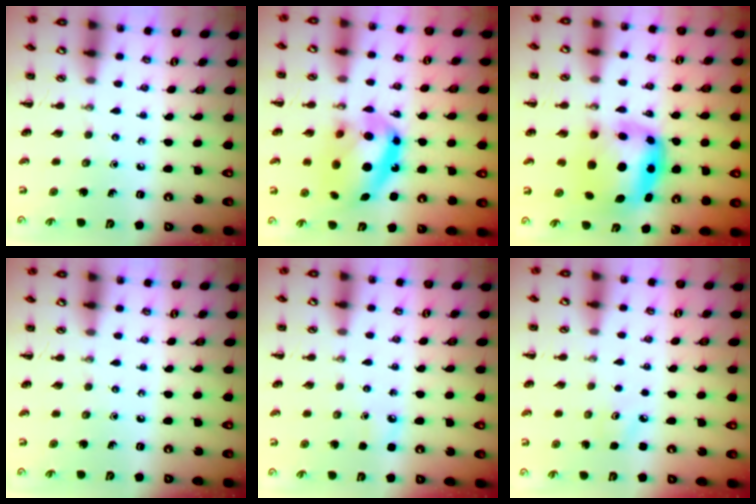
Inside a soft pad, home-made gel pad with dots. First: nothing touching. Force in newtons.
{"total": 16.9, "press": 16.4, "slide": 4.0}
{"total": 7.1, "press": 6.9, "slide": 1.9}
{"total": 0.0}
{"total": 2.8, "press": 2.6, "slide": 1.0}
{"total": 3.1, "press": 2.9, "slide": 0.9}